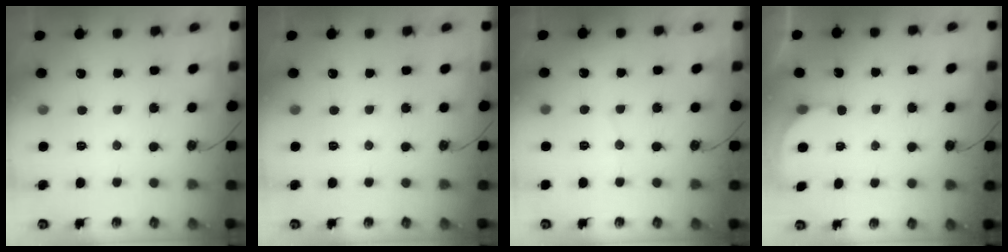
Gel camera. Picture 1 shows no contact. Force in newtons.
{"total": 0.0}
{"total": 2.4, "press": 2.4, "slide": 0.2}
{"total": 1.6, "press": 1.6, "slide": 0.3}